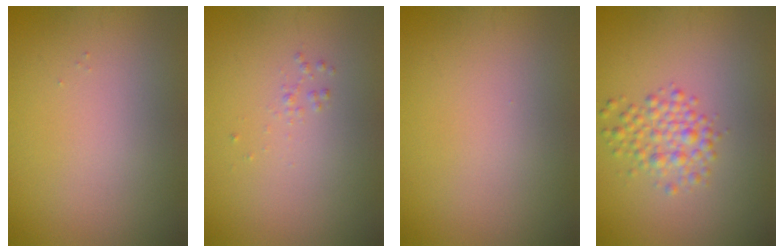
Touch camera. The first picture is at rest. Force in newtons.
{"total": 0.5, "press": 0.5, "slide": 0.0}
{"total": 0.0}
{"total": 2.7, "press": 2.7, "slide": 0.1}